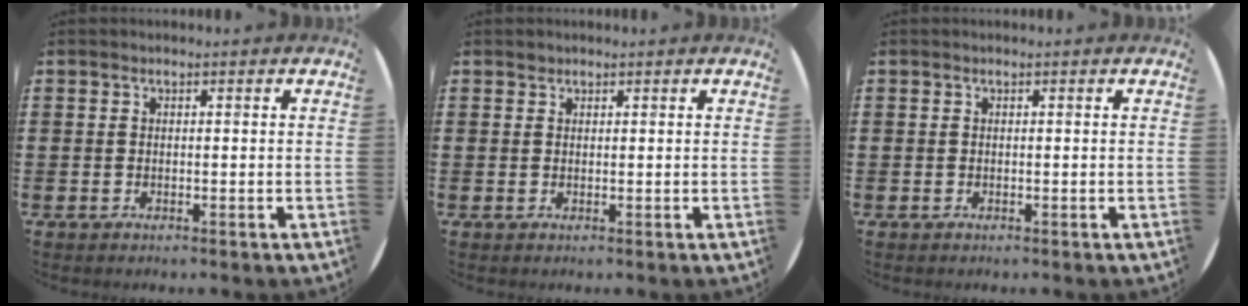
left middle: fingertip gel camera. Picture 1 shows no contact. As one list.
[{"total": 0.5, "force": [0.5, 0.3, 0.0], "torque": [0.000, 0.003, 0.009]}, {"total": 0.0}]